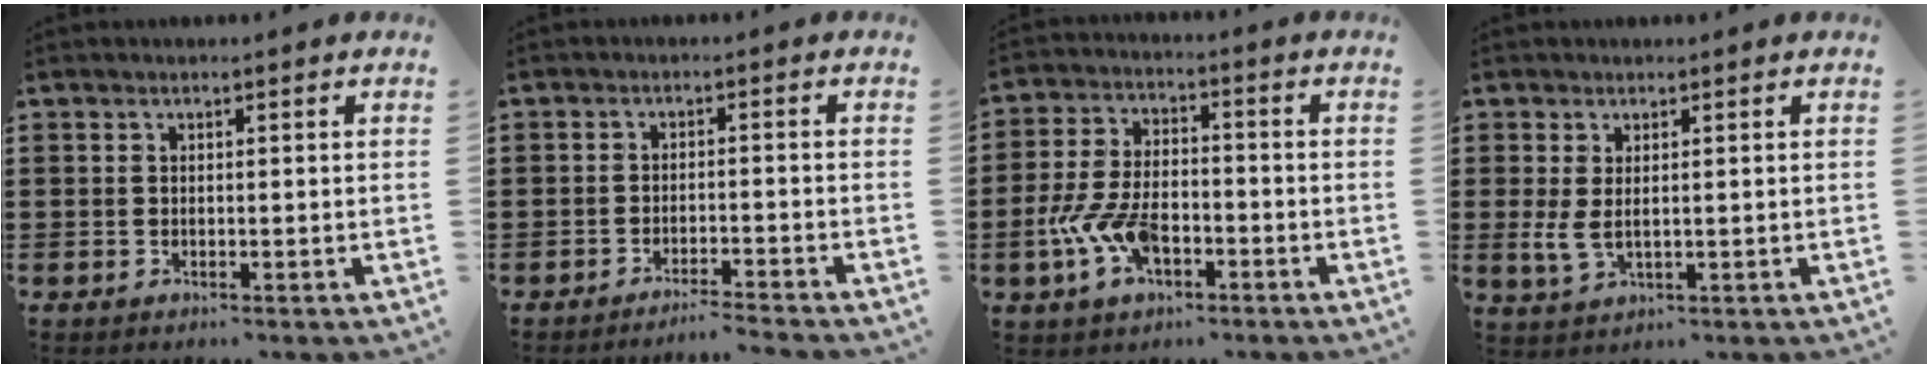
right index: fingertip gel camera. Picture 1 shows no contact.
{"total": 2.6, "force": [-2.5, -0.6, 0.4], "torque": [-0.010, -0.003, -0.052]}
{"total": 8.2, "force": [-3.3, 4.4, 6.2], "torque": [-0.150, 0.000, -0.067]}
{"total": 3.0, "force": [0.7, 1.3, 2.6], "torque": [-0.070, -0.005, 0.009]}